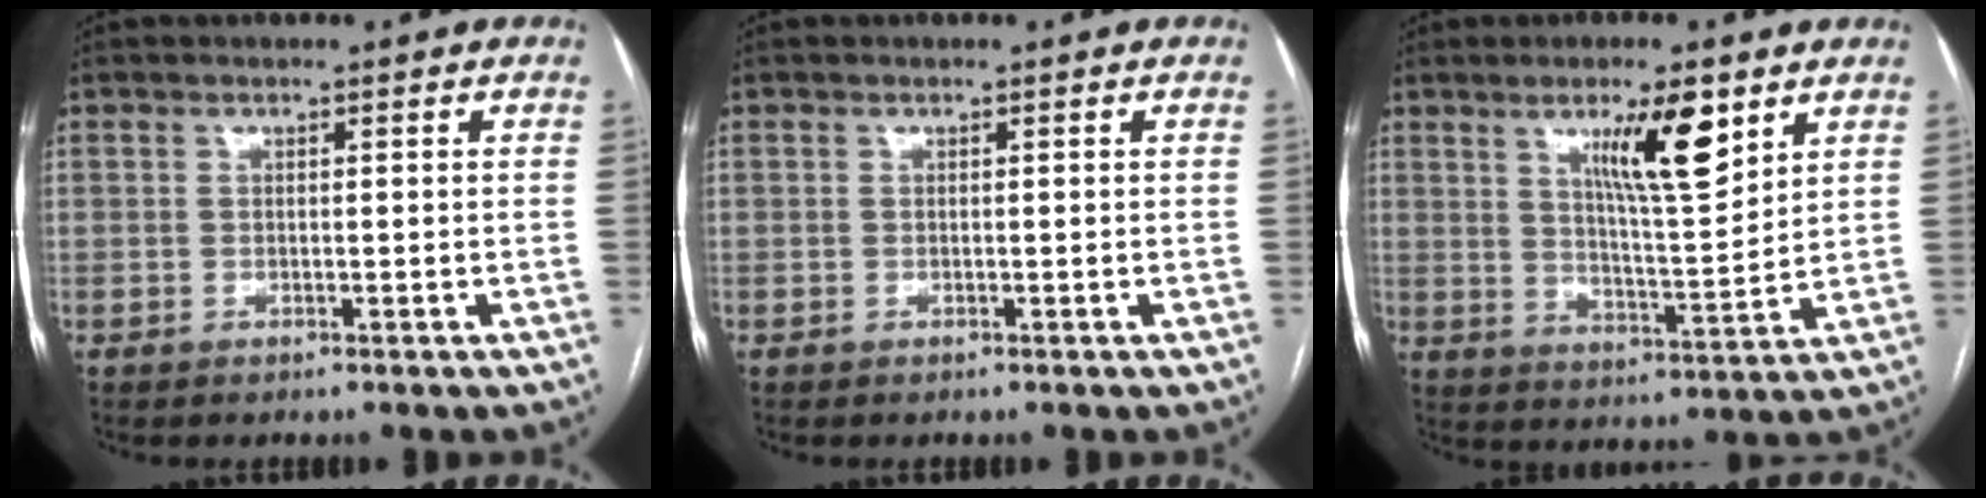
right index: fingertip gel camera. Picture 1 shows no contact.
{"total": 0.0}
{"total": 10.2, "force": [5.5, 1.4, 8.5], "torque": [-0.142, -0.007, 0.093]}